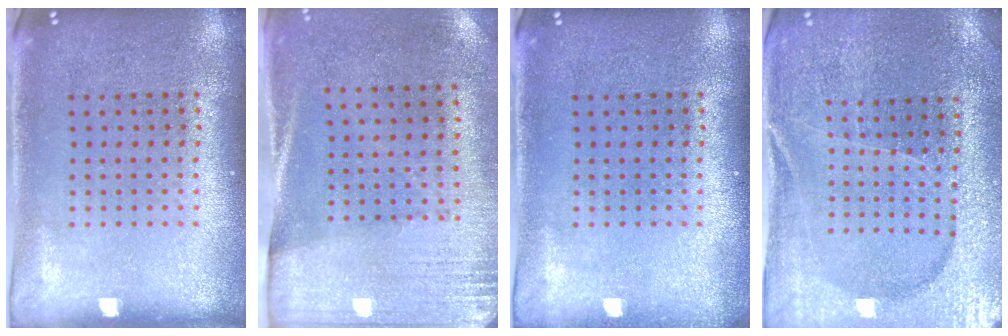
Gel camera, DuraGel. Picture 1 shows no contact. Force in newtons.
{"total": 2.7, "press": 2.3, "slide": 1.4}
{"total": 0.6, "press": 0.5, "slide": 0.2}
{"total": 3.1, "press": 3.1, "slide": 0.3}